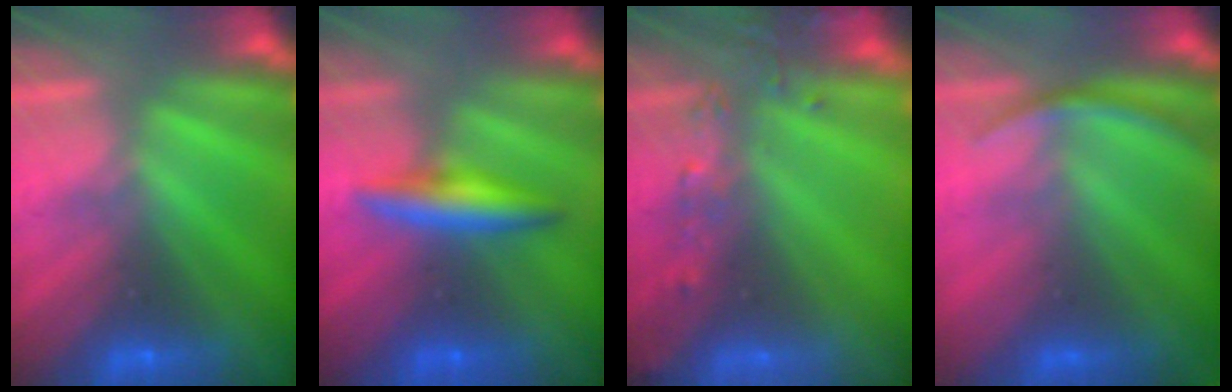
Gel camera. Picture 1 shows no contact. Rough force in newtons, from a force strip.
{"total": 2.6}
{"total": 8.8}
{"total": 2.9}